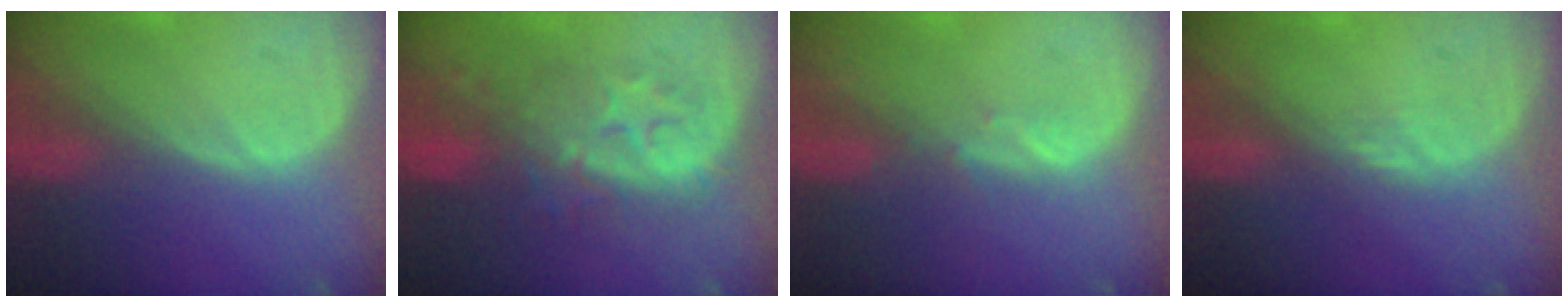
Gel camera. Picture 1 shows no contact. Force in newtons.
{"total": 8.9, "press": 8.5, "slide": 2.7}
{"total": 1.4, "press": 1.2, "slide": 0.6}
{"total": 1.1, "press": 1.0, "slide": 0.5}